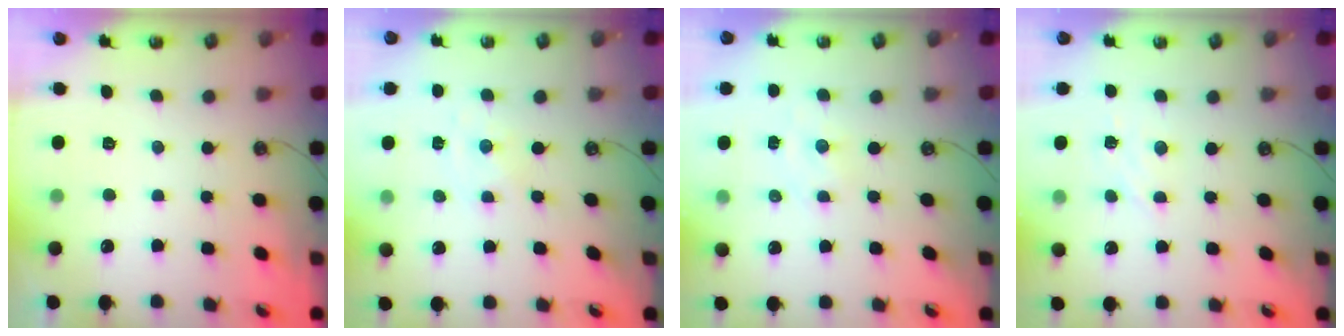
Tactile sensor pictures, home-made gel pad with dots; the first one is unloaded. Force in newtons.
{"total": 0.0}
{"total": 1.8, "press": 1.7, "slide": 0.3}
{"total": 3.4, "press": 3.3, "slide": 0.3}